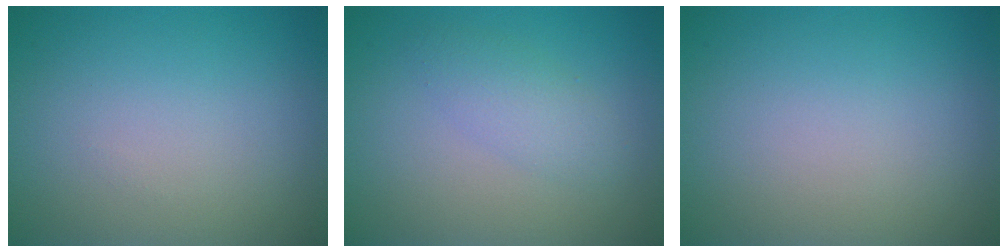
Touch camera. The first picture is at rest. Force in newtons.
{"total": 2.2, "press": 2.2, "slide": 0.1}
{"total": 0.0}